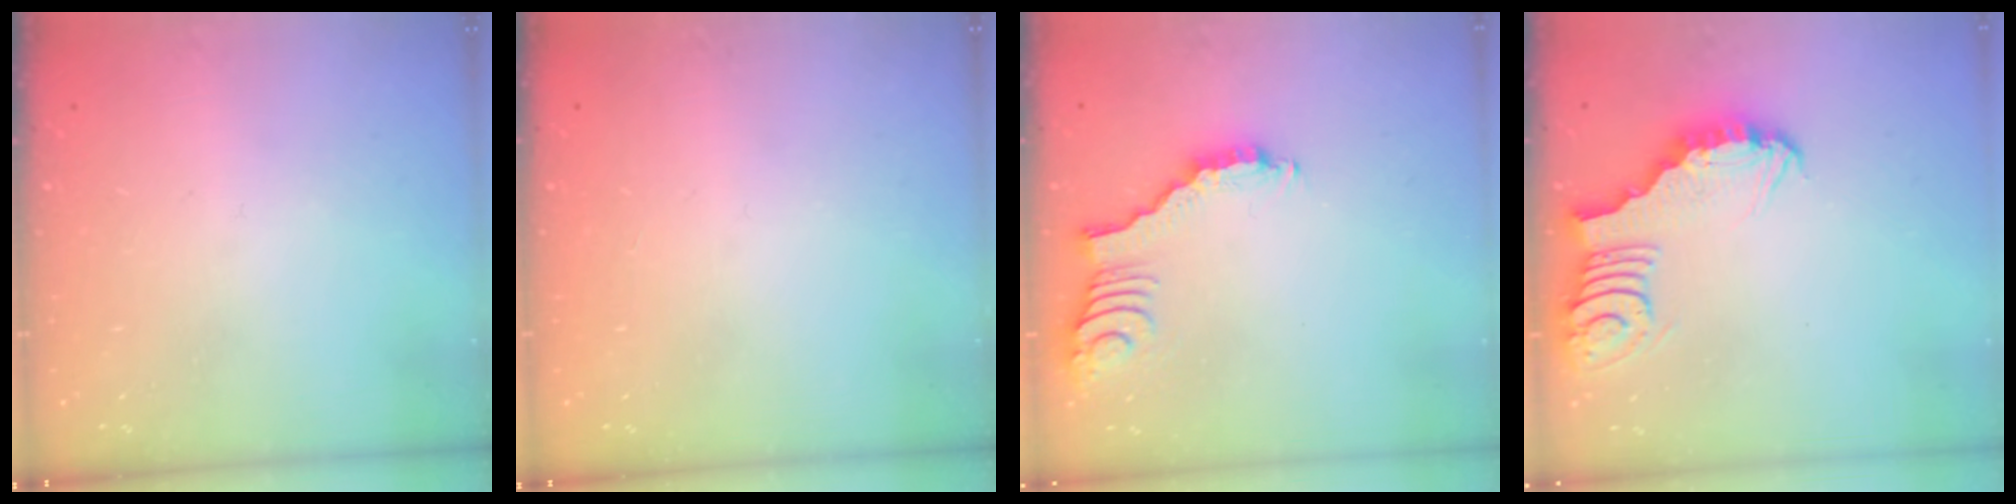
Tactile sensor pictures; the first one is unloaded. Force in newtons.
{"total": 1.6, "press": 1.6, "slide": 0.3}
{"total": 3.5, "press": 3.5, "slide": 0.4}
{"total": 3.6, "press": 3.6, "slide": 0.4}